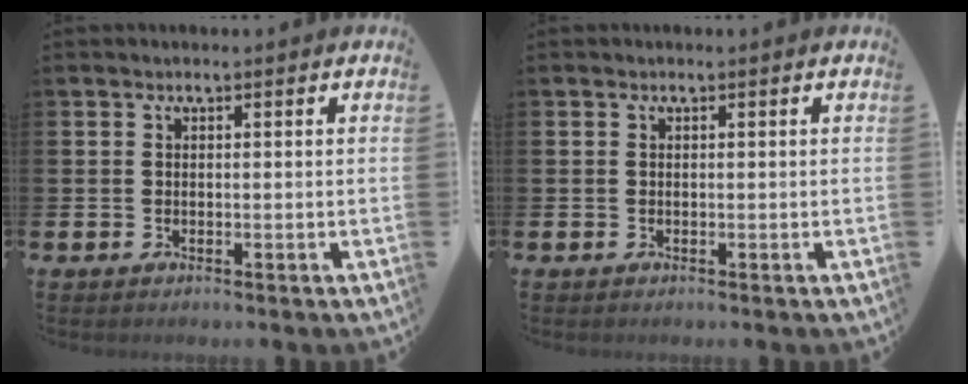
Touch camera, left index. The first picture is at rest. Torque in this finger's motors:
{"motor_torque": [-0.06, -0.06, 0.01, 0.01]}